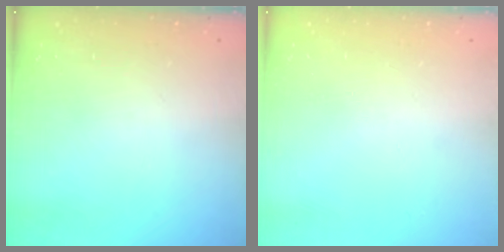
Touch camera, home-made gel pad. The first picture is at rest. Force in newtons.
{"total": 0.0}